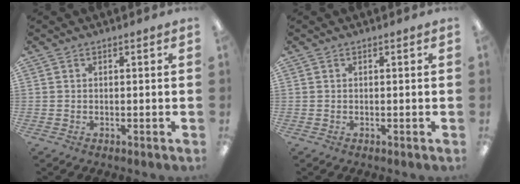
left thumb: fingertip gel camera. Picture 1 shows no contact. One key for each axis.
{"total": 0.0}